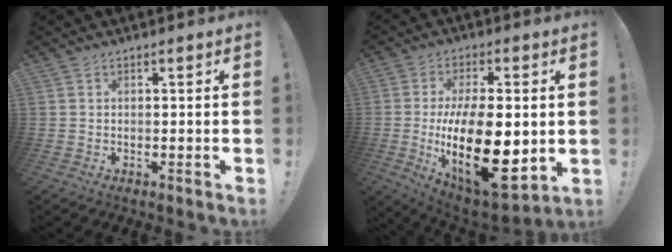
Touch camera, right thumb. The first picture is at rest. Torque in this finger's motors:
{"motor_torque": [2.64, 2.37, 2.46, -0.31, 0.86]}